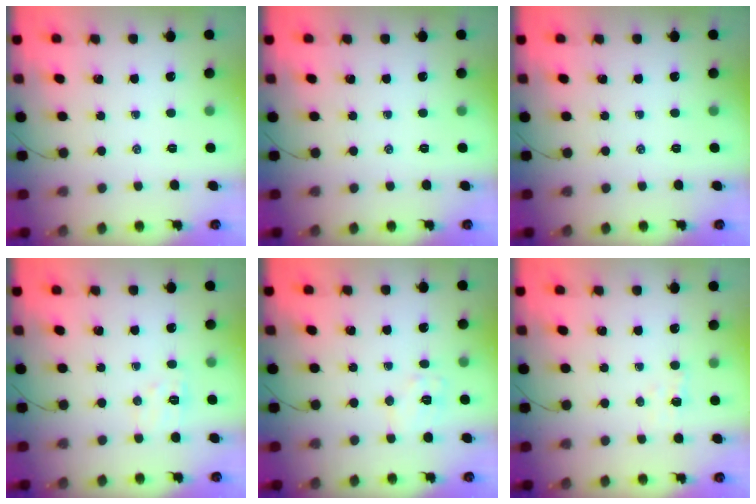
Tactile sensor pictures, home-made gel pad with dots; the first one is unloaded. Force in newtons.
{"total": 0.0}
{"total": 0.0}
{"total": 7.2, "press": 7.0, "slide": 1.3}
{"total": 7.0, "press": 7.0, "slide": 0.6}
{"total": 3.3, "press": 3.2, "slide": 0.8}